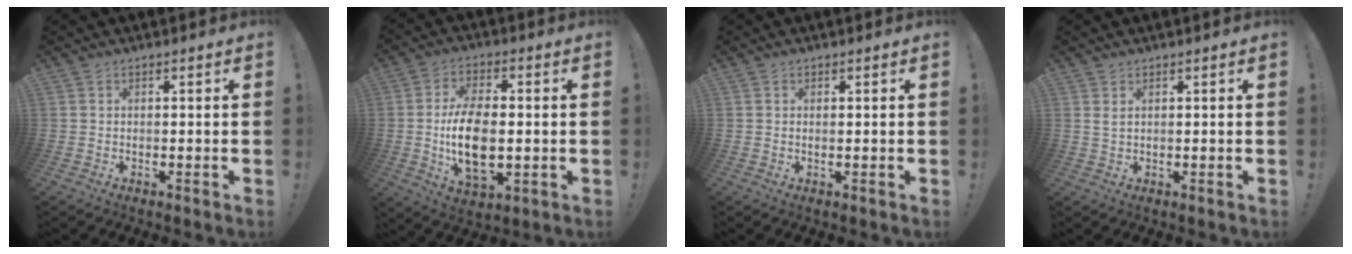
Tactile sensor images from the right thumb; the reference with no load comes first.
{"total": 14.3, "force": [-1.1, 7.9, 11.8], "torque": [-0.219, -0.005, -0.022]}
{"total": 0.7, "force": [0.3, 0.0, 0.6], "torque": [-0.003, -0.002, 0.002]}
{"total": 1.9, "force": [1.1, 0.7, 1.5], "torque": [-0.024, -0.002, 0.019]}